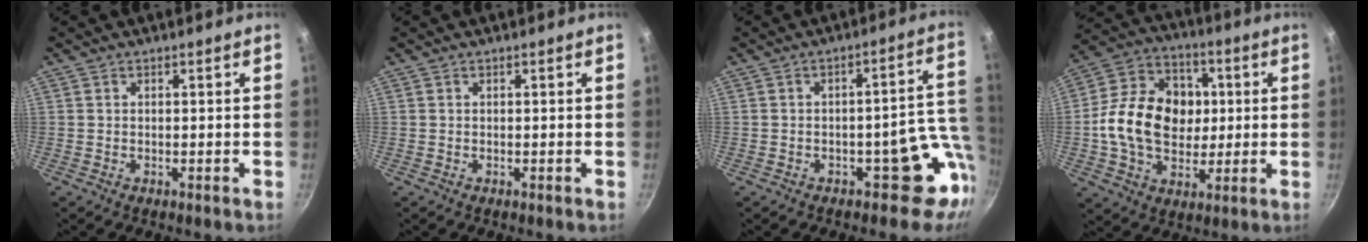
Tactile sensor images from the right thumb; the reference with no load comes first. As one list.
[{"total": 0.0}, {"total": 10.8, "force": [-3.3, 6.5, 7.9], "torque": [-0.010, 0.036, -0.036]}, {"total": 18.9, "force": [0.5, 14.5, 12.2], "torque": [-0.174, 0.022, 0.000]}]